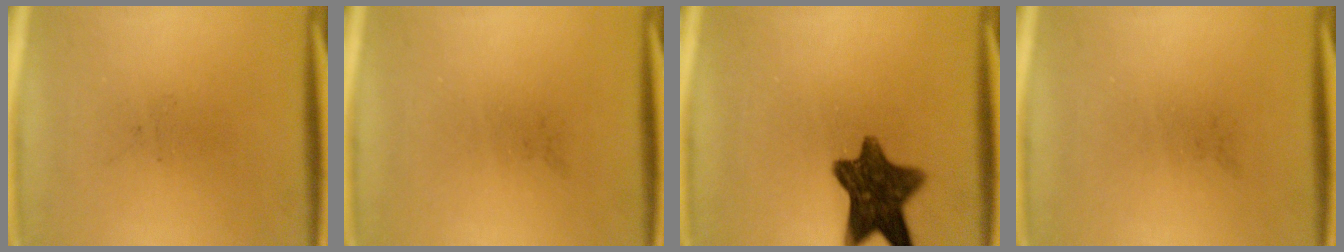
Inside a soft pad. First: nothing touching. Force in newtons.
{"total": 0.0}
{"total": 10.8}
{"total": 0.0}